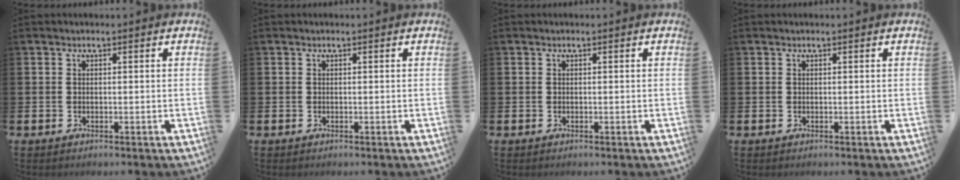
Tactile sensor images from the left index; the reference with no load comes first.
{"total": 0.0}
{"total": 0.0}
{"total": 0.0}